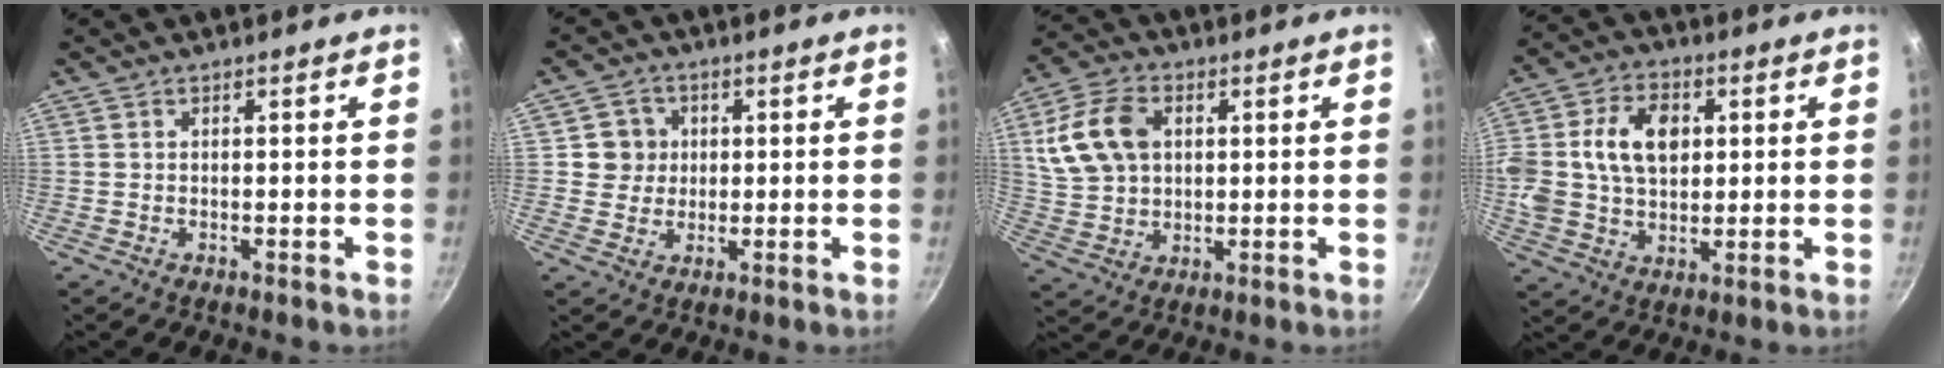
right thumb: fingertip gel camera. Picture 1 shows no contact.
{"total": 5.2, "force": [0.8, 5.1, 1.0], "torque": [0.024, 0.004, 0.008]}
{"total": 13.0, "force": [3.2, 9.3, 8.6], "torque": [-0.156, 0.008, 0.064]}
{"total": 16.8, "force": [2.9, 12.2, 11.3], "torque": [-0.209, 0.021, 0.047]}